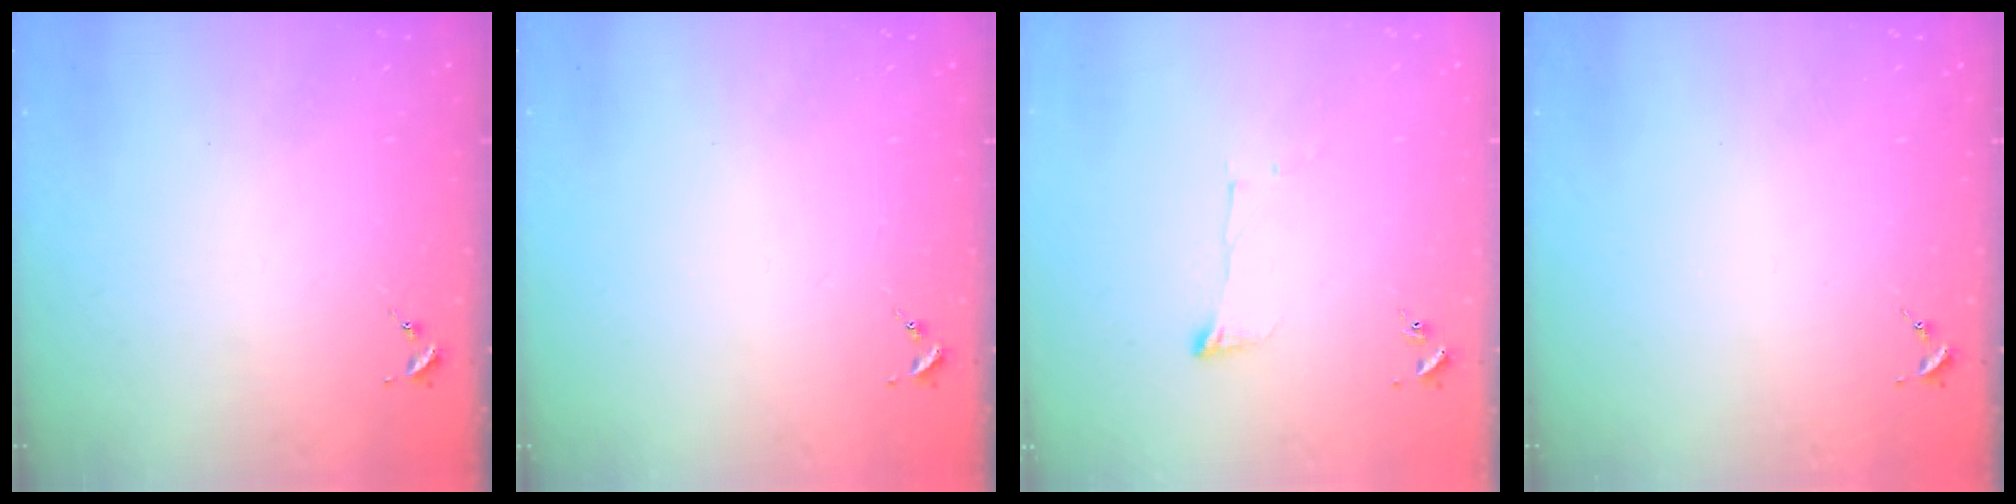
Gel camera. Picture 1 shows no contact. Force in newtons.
{"total": 0.0}
{"total": 5.8, "press": 5.8, "slide": 0.5}
{"total": 0.0}